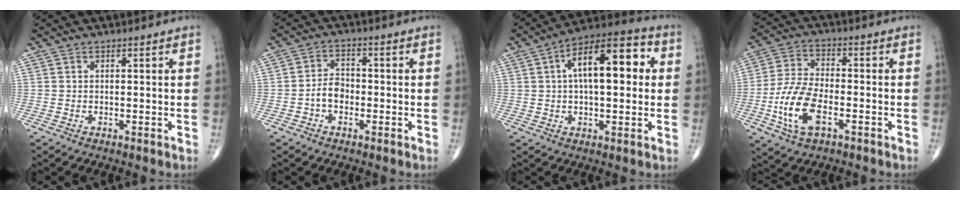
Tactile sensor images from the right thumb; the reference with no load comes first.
{"total": 4.2, "force": [-1.4, 2.9, 2.7], "torque": [-0.037, 0.020, -0.033]}
{"total": 16.2, "force": [3.0, 7.2, 14.1], "torque": [-0.196, 0.029, 0.037]}
{"total": 11.7, "force": [-3.9, 5.8, 9.4], "torque": [-0.200, 0.015, -0.075]}